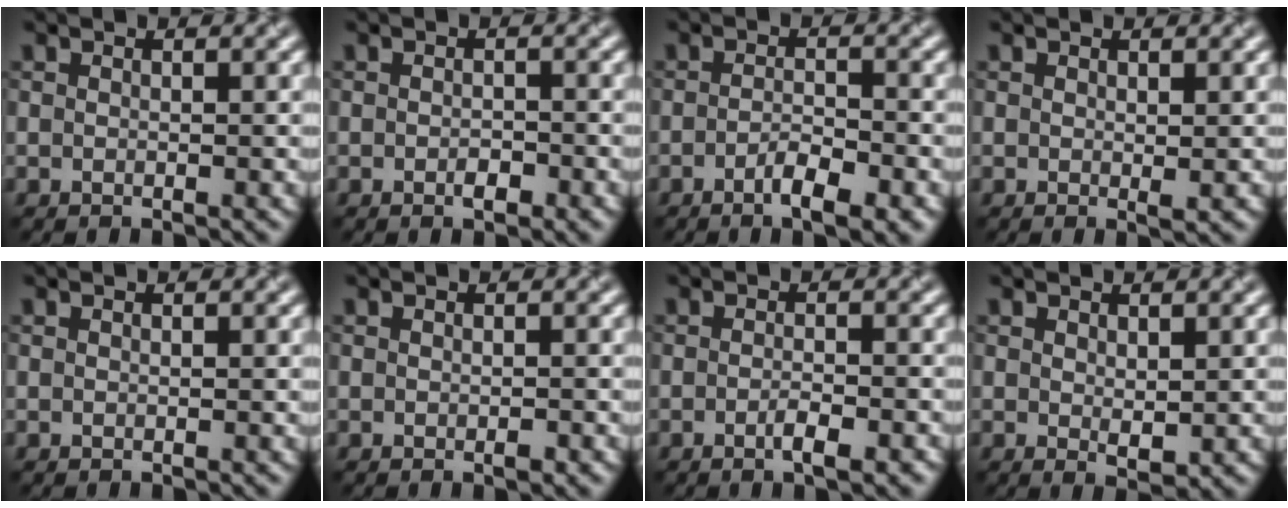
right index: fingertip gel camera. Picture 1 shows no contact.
{"total": 1.4, "force": [-0.6, 0.7, 1.0], "torque": [-0.017, -0.001, -0.010]}
{"total": 3.2, "force": [-1.6, 0.8, 2.6], "torque": [-0.049, -0.001, -0.029]}
{"total": 0.7, "force": [0.1, 0.1, 0.7], "torque": [-0.009, -0.003, 0.001]}
{"total": 0.0}
{"total": 0.8, "force": [-0.4, 0.2, 0.6], "torque": [-0.009, 0.000, -0.004]}
{"total": 2.3, "force": [-1.0, 0.6, 2.0], "torque": [-0.032, 0.000, -0.017]}
{"total": 1.4, "force": [0.3, 0.7, 1.2], "torque": [-0.019, -0.007, 0.012]}